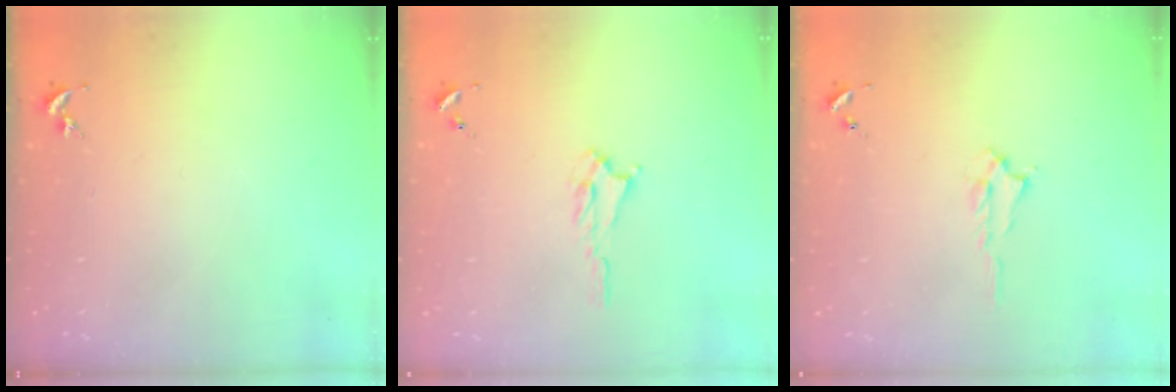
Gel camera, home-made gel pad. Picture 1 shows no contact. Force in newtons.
{"total": 1.6, "press": 1.5, "slide": 0.4}
{"total": 0.7, "press": 0.6, "slide": 0.2}